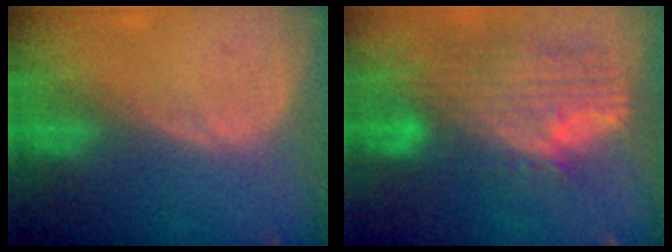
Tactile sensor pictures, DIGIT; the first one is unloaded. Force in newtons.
{"total": 11.8, "press": 10.1, "slide": 6.1}